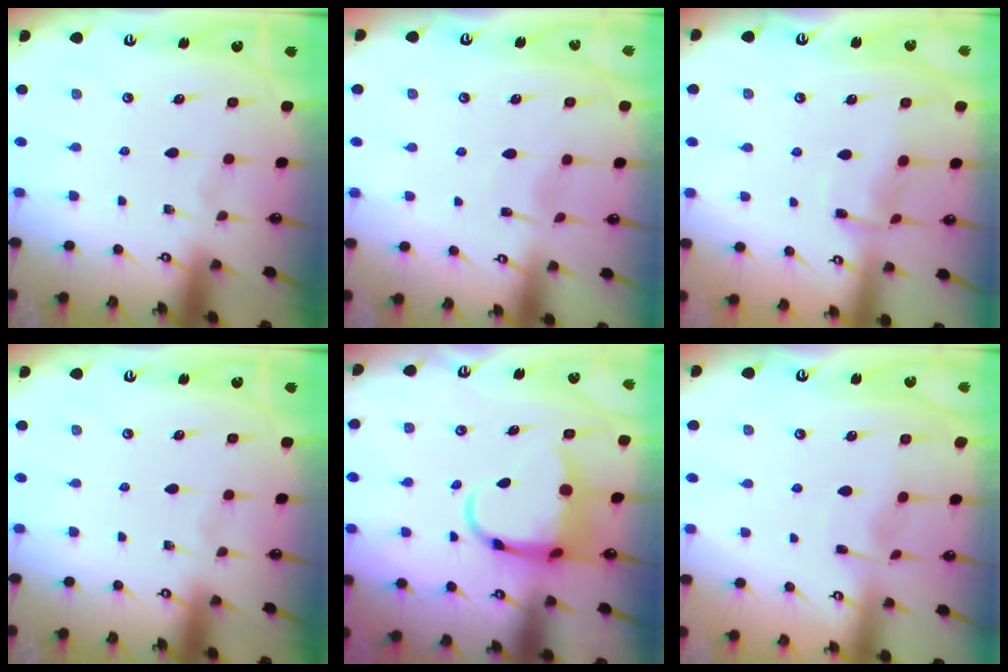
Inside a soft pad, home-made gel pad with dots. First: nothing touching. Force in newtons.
{"total": 3.2, "press": 3.1, "slide": 0.4}
{"total": 6.3, "press": 6.3, "slide": 0.7}
{"total": 0.0}
{"total": 7.6, "press": 7.3, "slide": 1.9}
{"total": 2.6, "press": 2.6, "slide": 0.2}